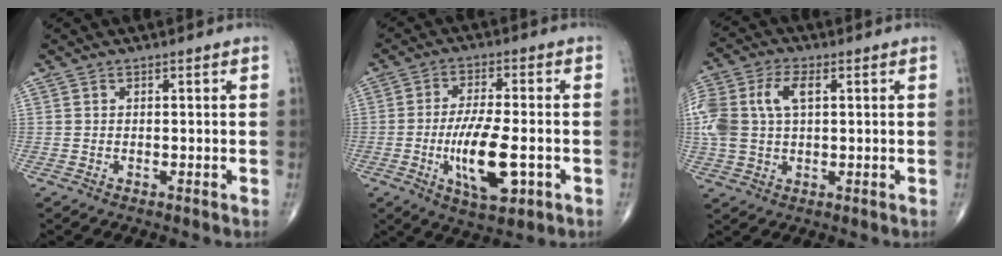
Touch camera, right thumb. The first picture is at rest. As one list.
[{"total": 12.1, "force": [-3.1, 4.2, 10.9], "torque": [-0.193, 0.000, -0.048]}, {"total": 13.9, "force": [2.8, 8.4, 10.7], "torque": [-0.271, 0.017, 0.053]}]